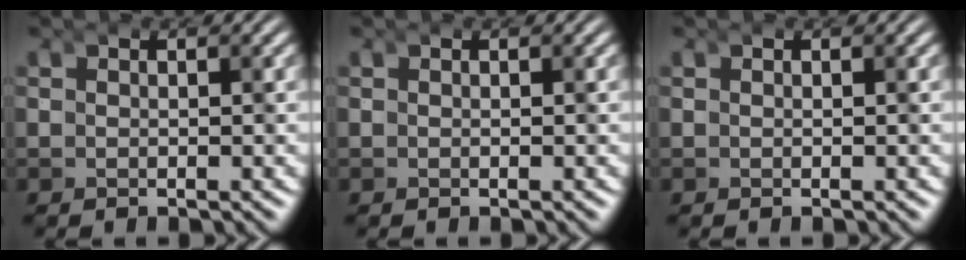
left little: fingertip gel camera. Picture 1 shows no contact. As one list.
[{"total": 0.0}, {"total": 0.0}]